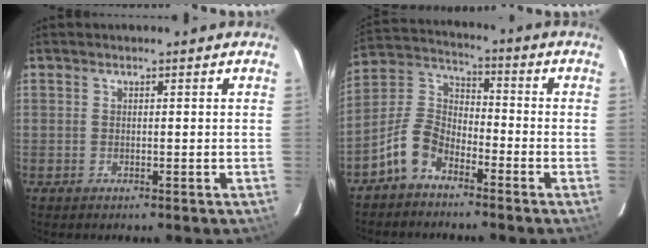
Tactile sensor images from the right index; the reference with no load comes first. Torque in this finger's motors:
{"motor_torque": [0.90, -0.87, 0.18, 0.08]}